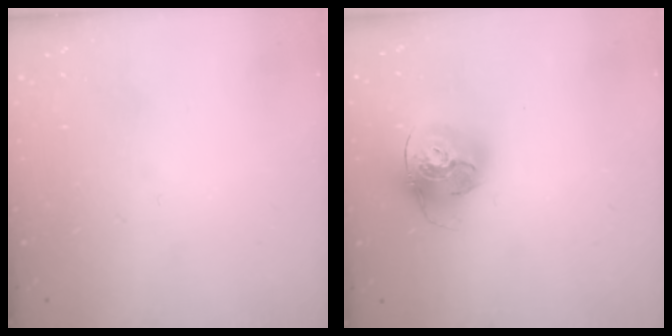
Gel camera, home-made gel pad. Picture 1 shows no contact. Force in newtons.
{"total": 17.4, "press": 17.3, "slide": 2.1}